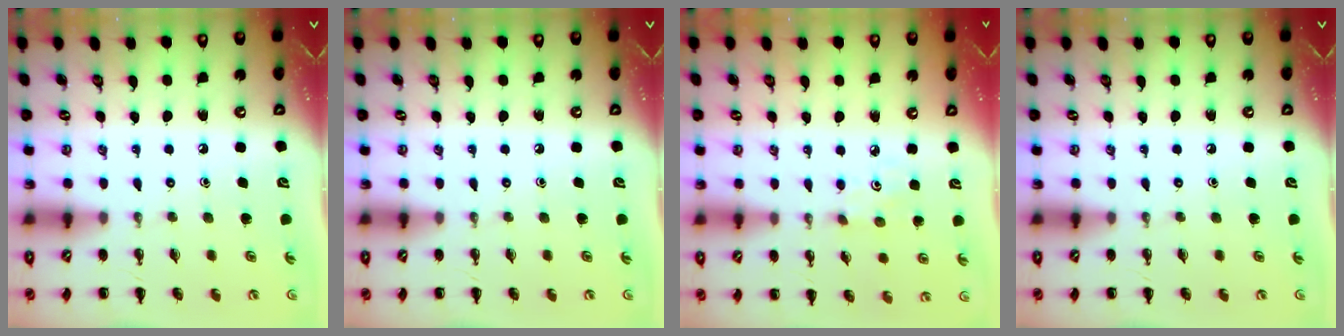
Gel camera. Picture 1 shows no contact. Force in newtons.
{"total": 0.0}
{"total": 2.7, "press": 2.7, "slide": 0.5}
{"total": 0.0}